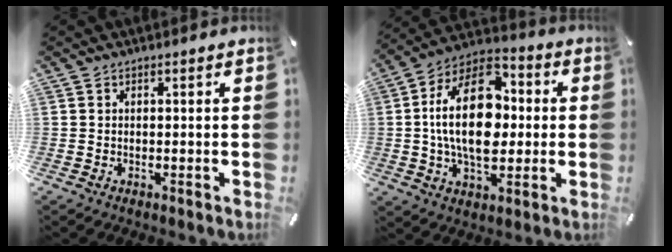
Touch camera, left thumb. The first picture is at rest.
{"total": 20.8, "force": [0.9, 13.2, 16.1], "torque": [-0.314, 0.003, 0.007]}